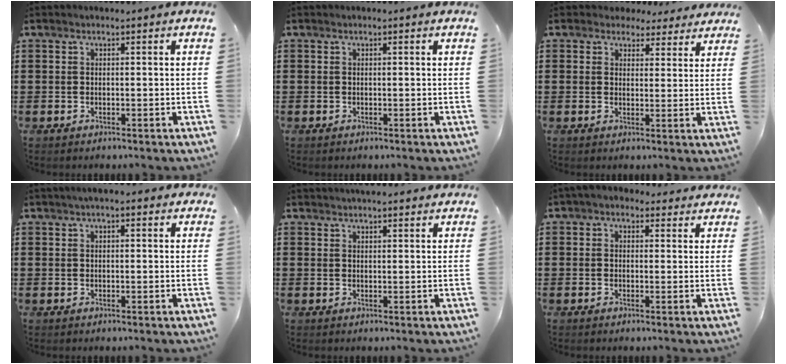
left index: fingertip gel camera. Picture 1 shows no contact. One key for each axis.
{"total": 0.0}
{"total": 3.5, "fx": 3.0, "fy": 1.7, "fz": 0.5, "tx": -0.015, "ty": -0.002, "tz": 0.056}
{"total": 2.0, "fx": 1.3, "fy": 0.6, "fz": 1.4, "tx": -0.030, "ty": 0.007, "tz": 0.023}
{"total": 2.5, "fx": 2.4, "fy": 0.6, "fz": 0.6, "tx": -0.017, "ty": 0.002, "tz": 0.045}
{"total": 2.5, "fx": 1.8, "fy": 1.6, "fz": 0.8, "tx": -0.024, "ty": 0.004, "tz": 0.032}